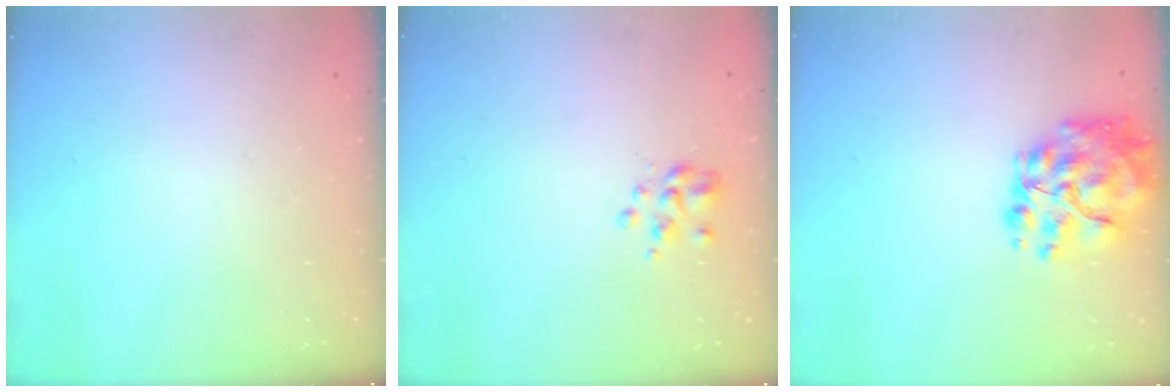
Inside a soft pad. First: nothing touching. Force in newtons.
{"total": 2.0, "press": 1.9, "slide": 0.6}
{"total": 15.6, "press": 14.8, "slide": 5.0}